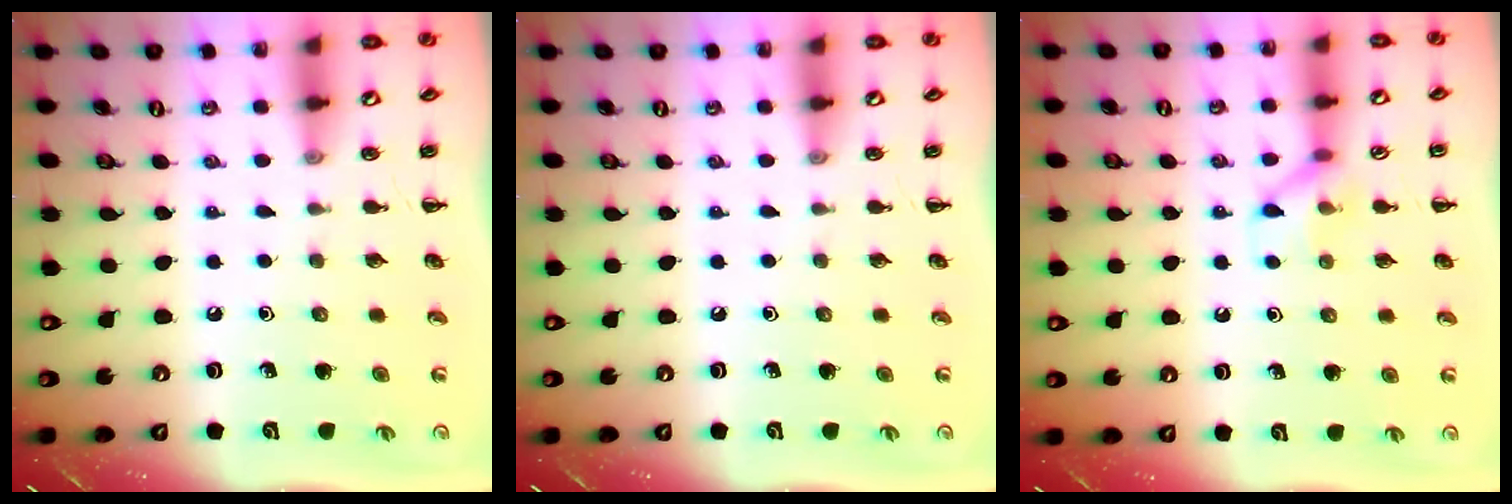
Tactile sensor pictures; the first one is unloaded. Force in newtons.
{"total": 0.0}
{"total": 7.2, "press": 7.2, "slide": 0.7}